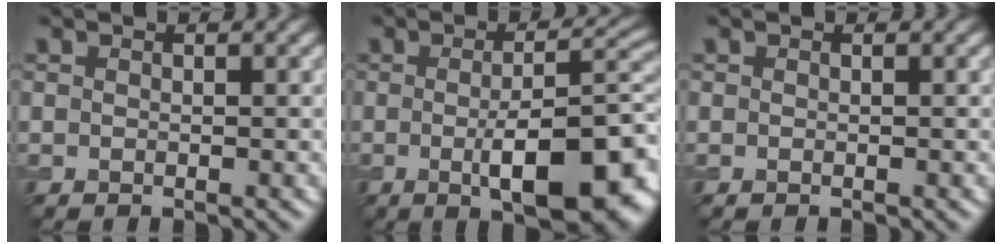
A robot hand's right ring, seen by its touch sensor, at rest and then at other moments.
{"total": 10.4, "force": [-2.3, 3.1, 9.6], "torque": [-0.139, -0.013, -0.035]}
{"total": 0.0}